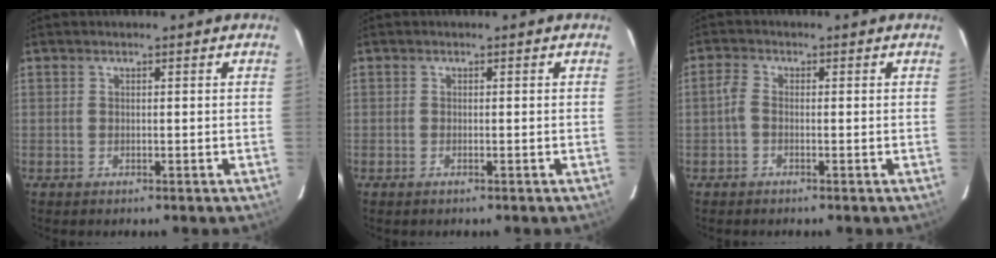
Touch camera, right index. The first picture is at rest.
{"total": 0.7, "force": [-0.5, 0.0, 0.5], "torque": [-0.008, 0.002, -0.010]}
{"total": 1.9, "force": [-0.7, 1.0, 1.4], "torque": [-0.035, 0.006, -0.018]}